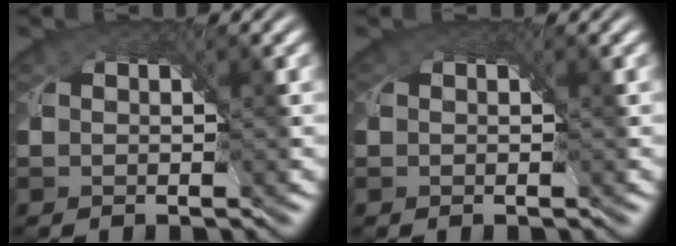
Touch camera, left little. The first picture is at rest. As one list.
[{"total": 0.6, "force": [0.0, 0.6, 0.1], "torque": [-0.004, -0.001, -0.003]}]